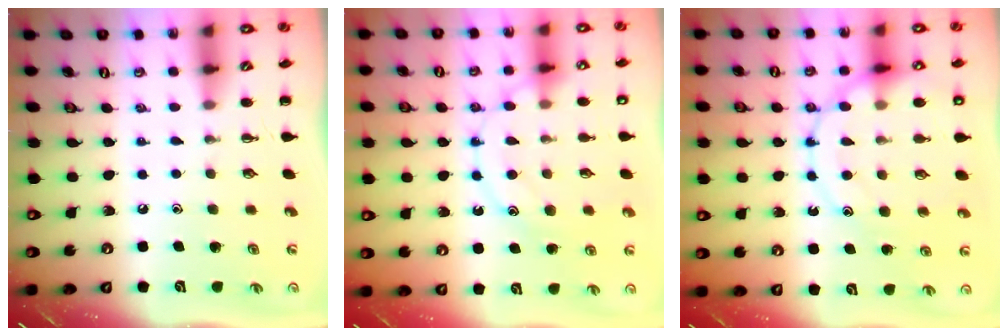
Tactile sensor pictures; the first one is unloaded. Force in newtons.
{"total": 12.6, "press": 12.6, "slide": 0.6}
{"total": 15.8, "press": 15.7, "slide": 1.8}